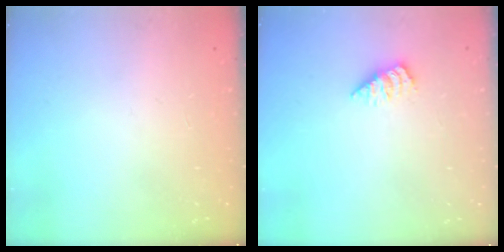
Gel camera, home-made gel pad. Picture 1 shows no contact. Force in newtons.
{"total": 1.7, "press": 1.7, "slide": 0.2}